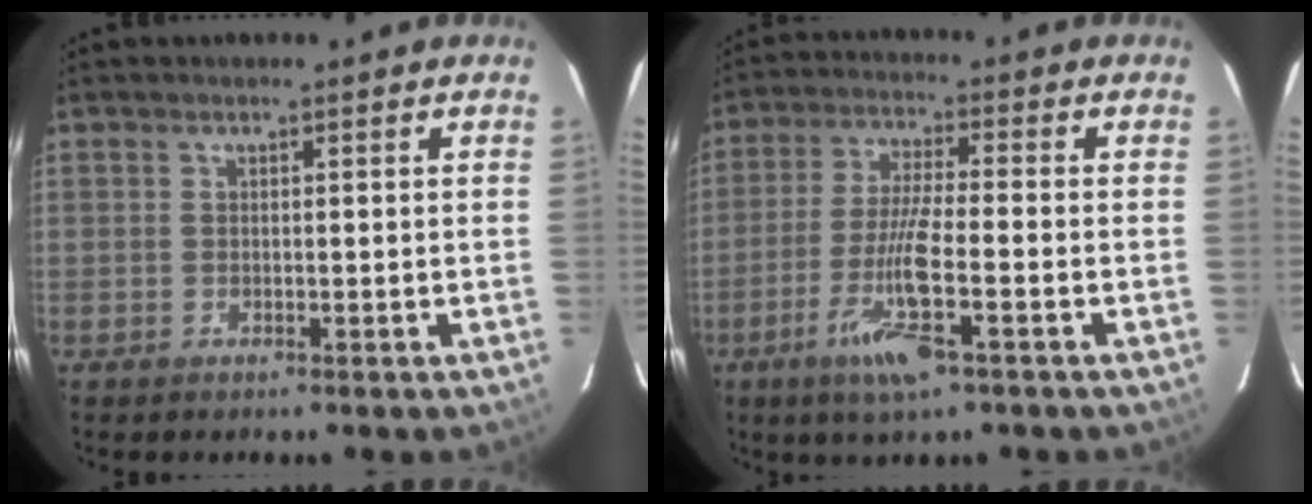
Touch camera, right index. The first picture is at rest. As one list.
[{"total": 9.9, "force": [-4.3, 0.4, 8.9], "torque": [-0.176, -0.016, -0.080]}]